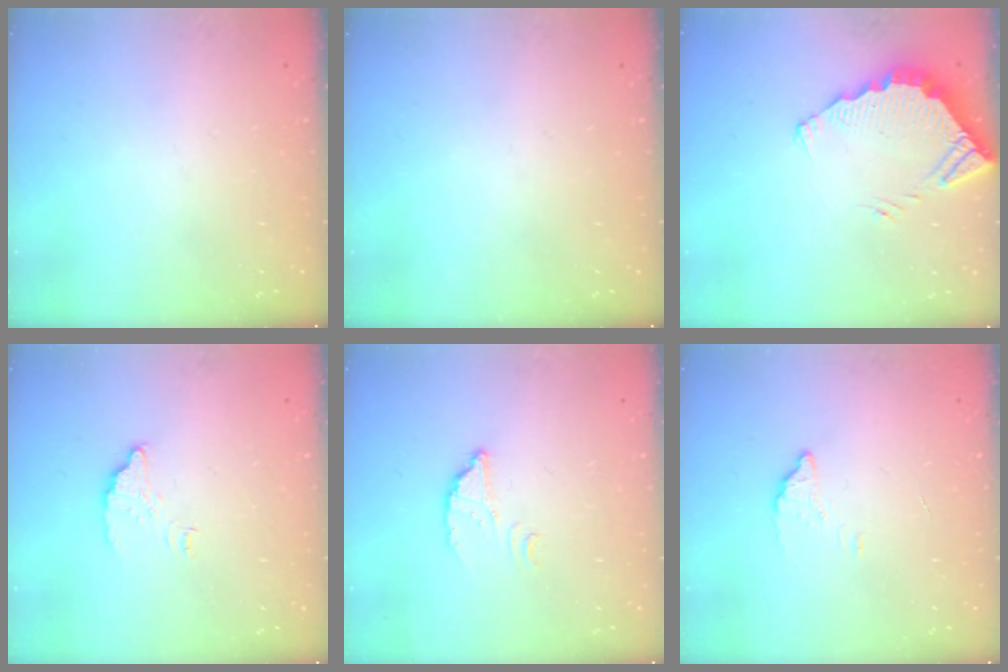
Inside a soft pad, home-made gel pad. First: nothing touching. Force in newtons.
{"total": 0.0}
{"total": 3.9, "press": 3.9, "slide": 0.3}
{"total": 3.7, "press": 3.7, "slide": 0.2}
{"total": 2.6, "press": 2.6, "slide": 0.1}
{"total": 2.1, "press": 2.1, "slide": 0.1}